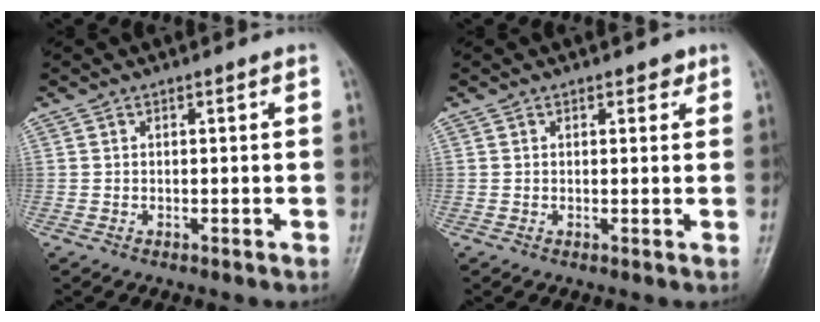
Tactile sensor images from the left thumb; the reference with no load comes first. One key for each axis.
{"total": 1.9, "fx": 1.2, "fy": 1.2, "fz": 0.9, "tx": 0.005, "ty": -0.004, "tz": 0.011}